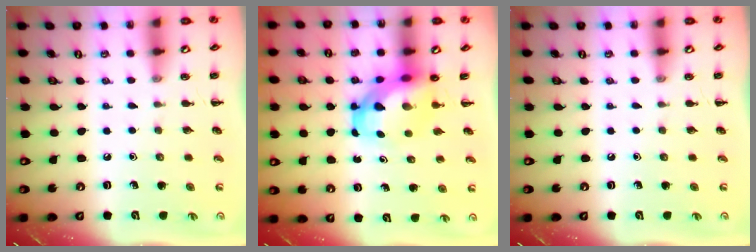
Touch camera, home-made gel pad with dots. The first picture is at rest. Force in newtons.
{"total": 5.6, "press": 5.5, "slide": 1.5}
{"total": 0.0}